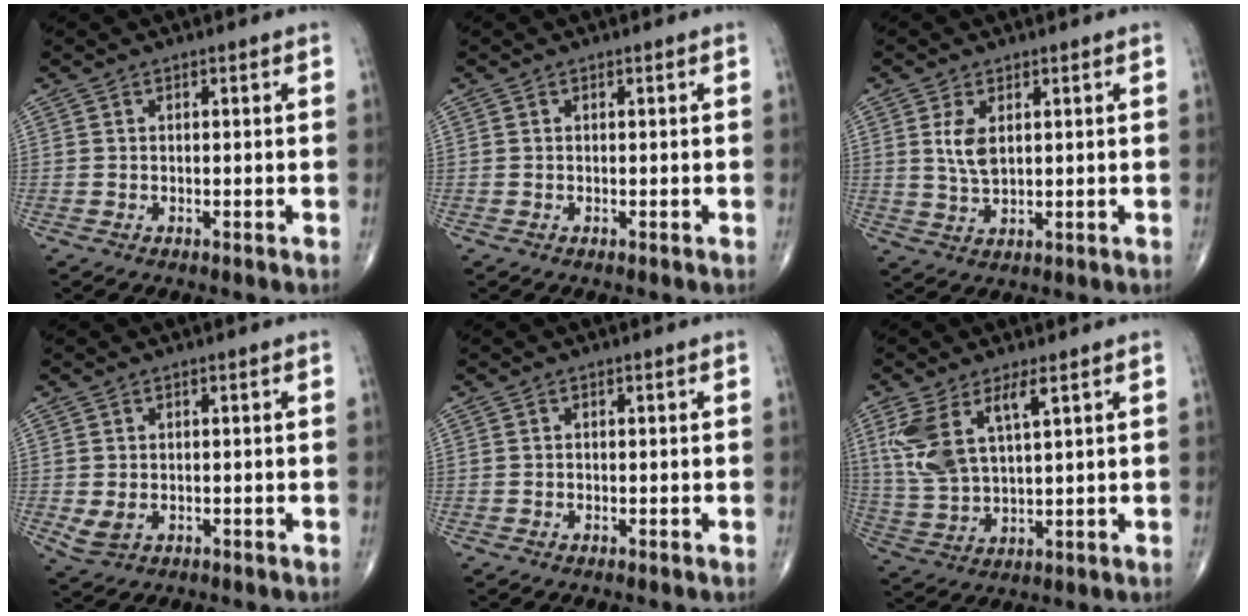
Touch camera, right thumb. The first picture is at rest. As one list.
[{"total": 0.0}, {"total": 4.6, "force": [1.4, 2.3, 3.7], "torque": [-0.070, -0.008, 0.034]}, {"total": 2.9, "force": [-0.3, 2.1, 2.0], "torque": [-0.043, -0.003, 0.005]}, {"total": 0.0}, {"total": 10.2, "force": [4.5, 3.9, 8.3], "torque": [-0.180, -0.016, 0.101]}]